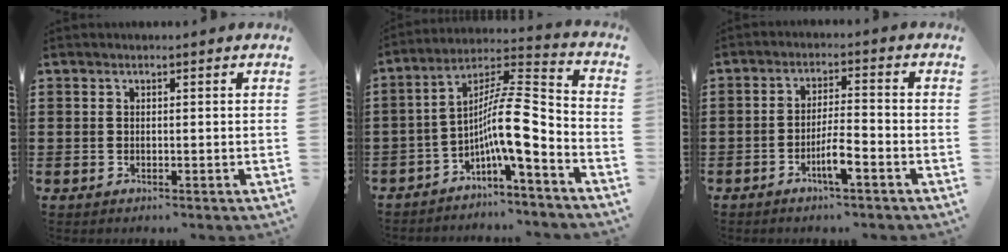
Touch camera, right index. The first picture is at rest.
{"total": 10.8, "force": [-3.7, 1.9, 9.9], "torque": [-0.181, -0.017, -0.079]}
{"total": 4.3, "force": [-2.5, 0.6, 3.5], "torque": [-0.074, -0.003, -0.050]}